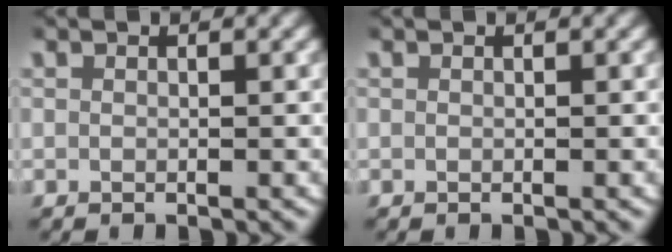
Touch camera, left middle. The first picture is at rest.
{"total": 0.0}